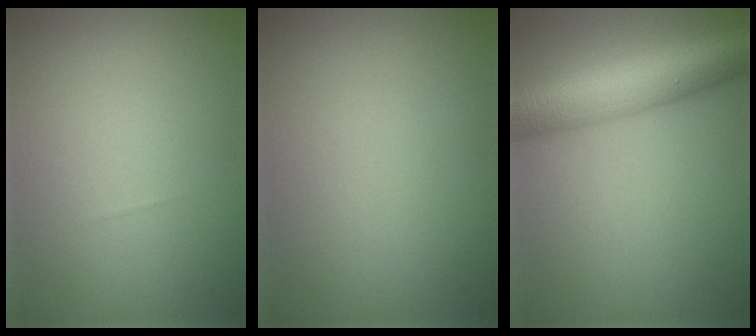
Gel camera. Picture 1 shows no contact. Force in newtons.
{"total": 0.0}
{"total": 8.9, "press": 8.9, "slide": 0.3}